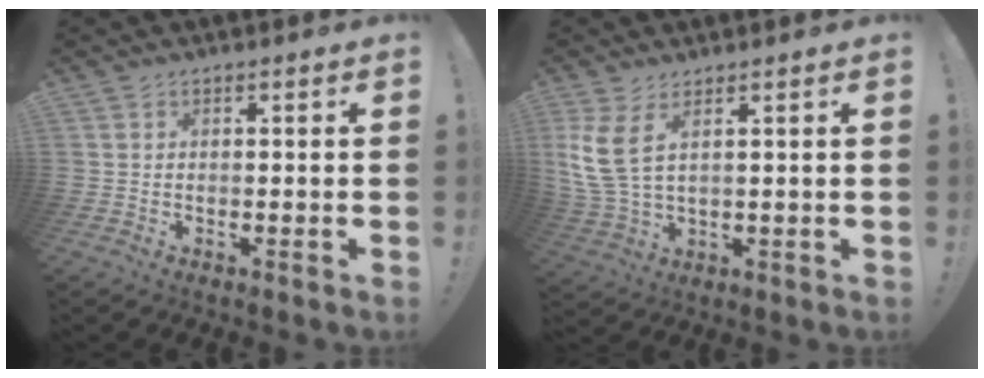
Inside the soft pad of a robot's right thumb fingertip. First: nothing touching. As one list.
[{"total": 7.8, "force": [3.6, 2.9, 6.2], "torque": [-0.132, -0.021, 0.070]}]